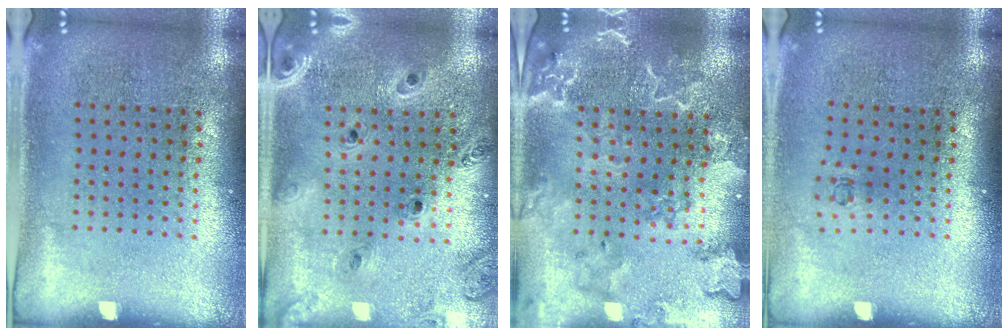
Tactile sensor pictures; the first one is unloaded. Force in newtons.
{"total": 1.3, "press": 1.3, "slide": 0.2}
{"total": 2.6, "press": 2.5, "slide": 0.9}
{"total": 0.6, "press": 0.2, "slide": 0.5}